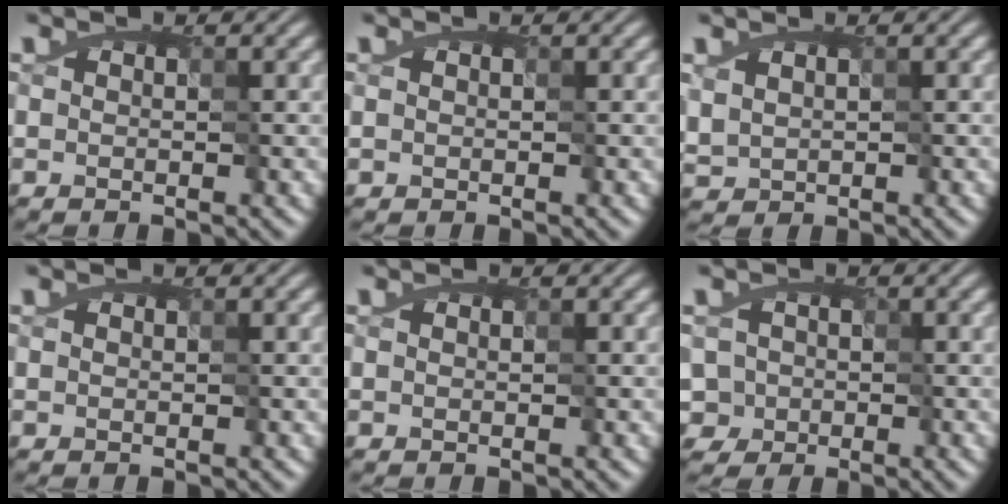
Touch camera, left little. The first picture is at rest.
{"total": 0.0}
{"total": 1.1, "force": [0.3, 1.0, 0.5], "torque": [-0.029, -0.006, 0.027]}
{"total": 0.0}
{"total": 0.0}
{"total": 3.7, "force": [-0.8, 3.3, 1.5], "torque": [-0.021, 0.009, -0.026]}